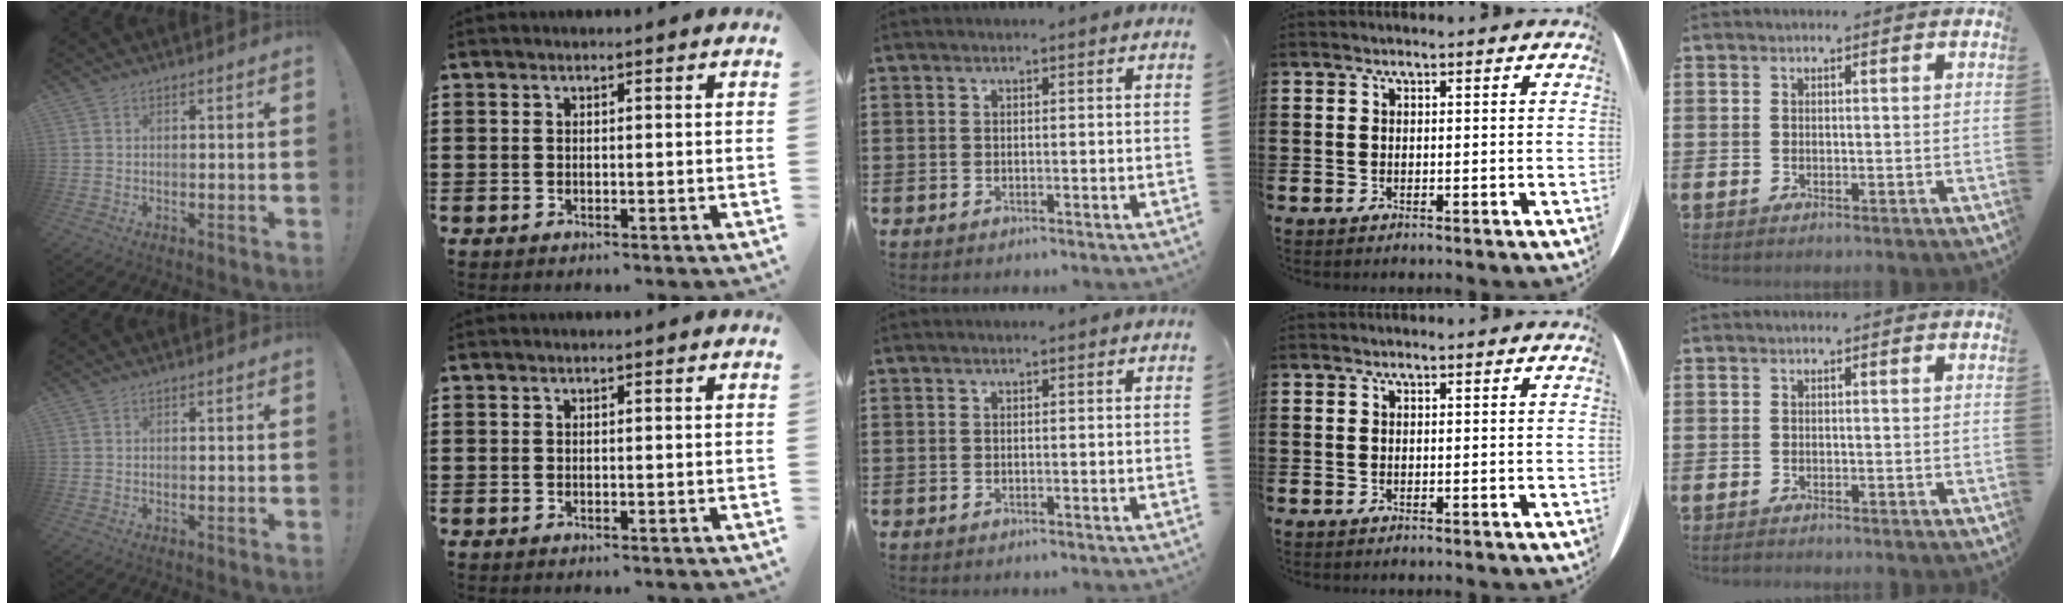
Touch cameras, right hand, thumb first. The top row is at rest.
{}